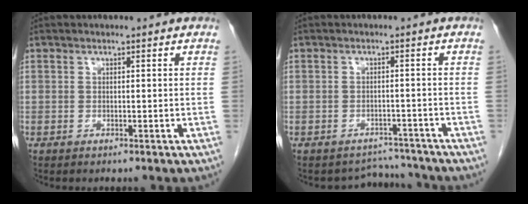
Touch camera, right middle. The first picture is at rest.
{"total": 3.8, "force": [-3.6, 0.9, -1.2], "torque": [0.013, 0.014, -0.045]}